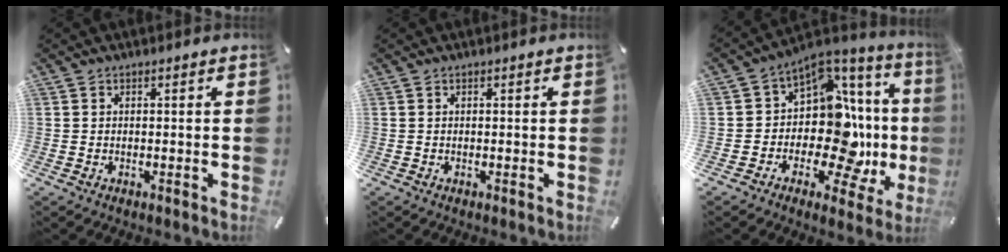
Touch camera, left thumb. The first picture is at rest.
{"total": 0.0}
{"total": 16.3, "force": [-2.2, 10.3, 12.4], "torque": [-0.193, -0.034, -0.038]}